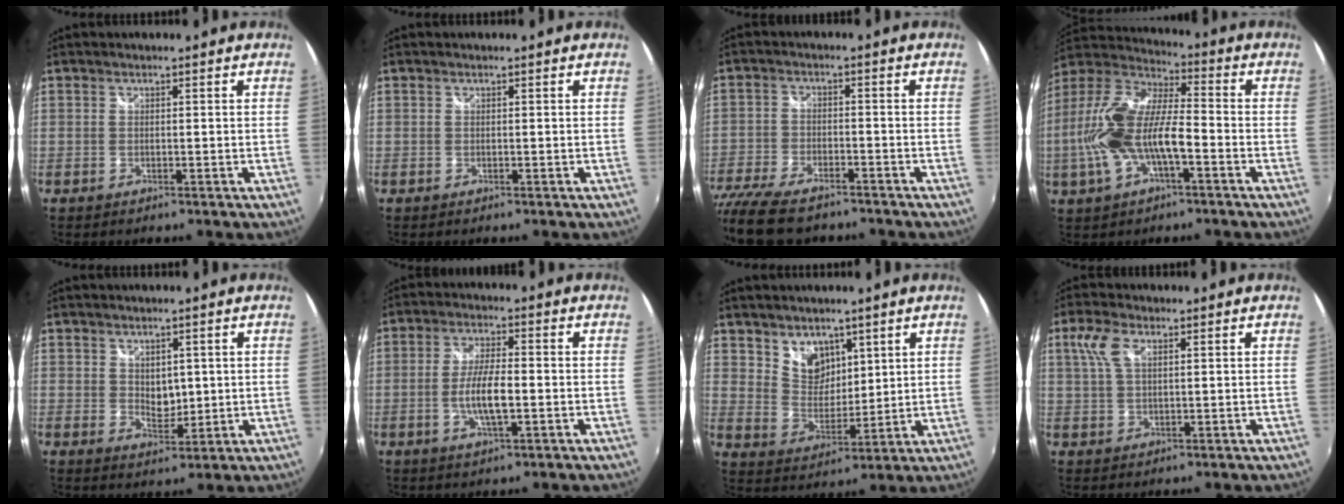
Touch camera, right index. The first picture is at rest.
{"total": 0.0}
{"total": 15.7, "force": [-12.7, 5.4, 7.5], "torque": [-0.185, -0.047, -0.222]}
{"total": 16.9, "force": [-4.2, 6.3, 15.1], "torque": [-0.312, 0.001, -0.083]}
{"total": 3.9, "force": [1.0, 2.8, 2.5], "torque": [-0.035, -0.004, 0.021]}
{"total": 7.1, "force": [-1.6, 1.7, 6.7], "torque": [-0.128, -0.004, -0.028]}
{"total": 7.9, "force": [5.0, 5.4, 2.7], "torque": [-0.037, 0.004, 0.101]}
{"total": 5.3, "force": [2.0, 2.5, 4.3], "torque": [-0.091, 0.011, 0.040]}